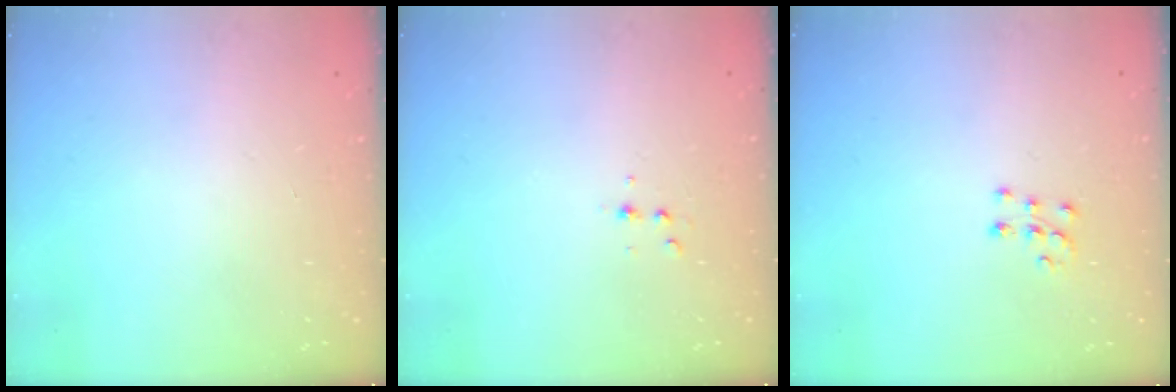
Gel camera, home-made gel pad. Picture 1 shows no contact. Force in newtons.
{"total": 4.0, "press": 3.9, "slide": 1.0}
{"total": 7.6, "press": 7.6, "slide": 0.5}